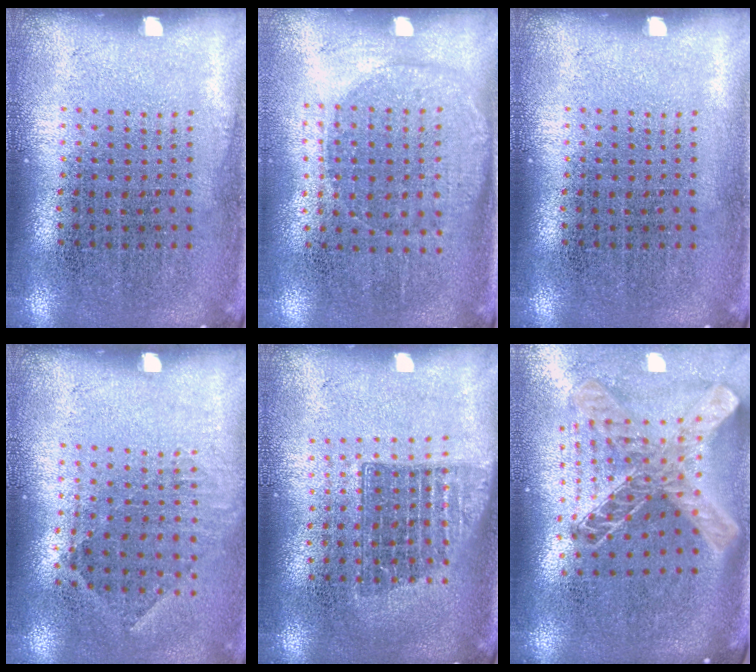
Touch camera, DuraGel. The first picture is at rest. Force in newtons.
{"total": 1.3, "press": 1.2, "slide": 0.5}
{"total": 0.0}
{"total": 0.9, "press": 0.7, "slide": 0.5}
{"total": 1.4, "press": 1.1, "slide": 0.8}
{"total": 2.1, "press": 1.6, "slide": 1.3}